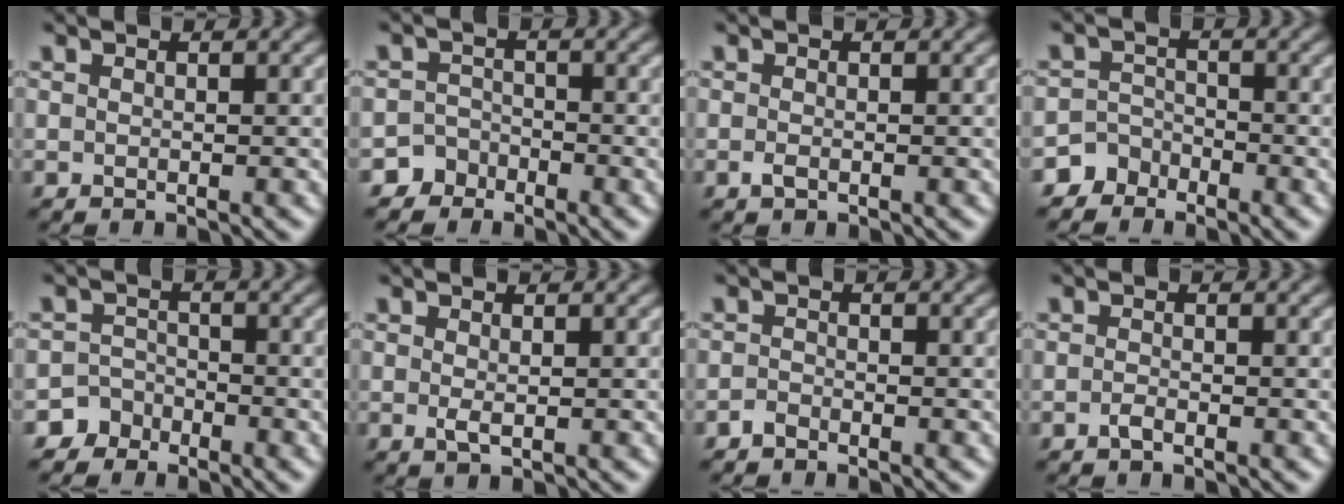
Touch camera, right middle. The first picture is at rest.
{"total": 2.4, "force": [-1.9, 1.4, -0.1], "torque": [0.021, 0.011, -0.038]}
{"total": 0.8, "force": [-0.3, 0.3, 0.7], "torque": [-0.020, -0.001, -0.007]}
{"total": 2.9, "force": [-2.3, 1.6, -0.1], "torque": [0.025, 0.010, -0.047]}
{"total": 3.0, "force": [-2.4, 1.8, -0.1], "torque": [0.029, 0.010, -0.045]}
{"total": 1.1, "force": [0.0, 0.2, 1.0], "torque": [-0.022, 0.000, -0.001]}
{"total": 0.8, "force": [-0.7, 0.2, 0.4], "torque": [-0.008, 0.003, -0.016]}
{"total": 0.9, "force": [-0.6, 0.1, 0.7], "torque": [-0.017, 0.002, -0.011]}